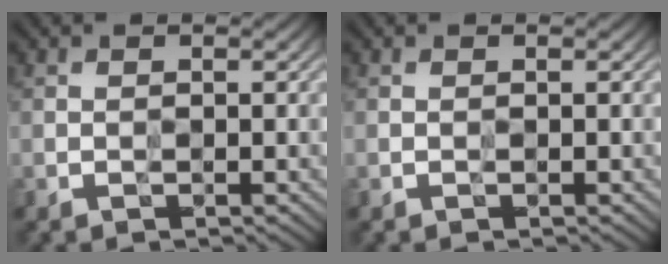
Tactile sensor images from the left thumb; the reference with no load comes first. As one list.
[{"total": 0.0}]